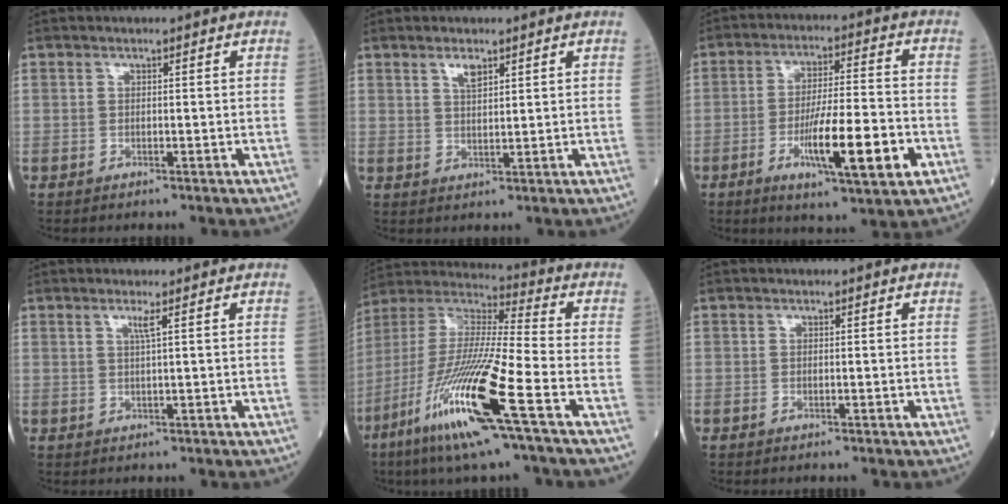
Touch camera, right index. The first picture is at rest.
{"total": 2.5, "force": [1.6, 0.7, 1.8], "torque": [-0.037, 0.000, 0.033]}
{"total": 13.0, "force": [-4.4, 1.3, 12.2], "torque": [-0.207, -0.013, -0.070]}
{"total": 1.5, "force": [0.8, -0.5, 1.2], "torque": [-0.030, -0.004, 0.015]}
{"total": 19.3, "force": [-8.9, 0.2, 17.1], "torque": [-0.382, -0.047, -0.179]}
{"total": 0.0}